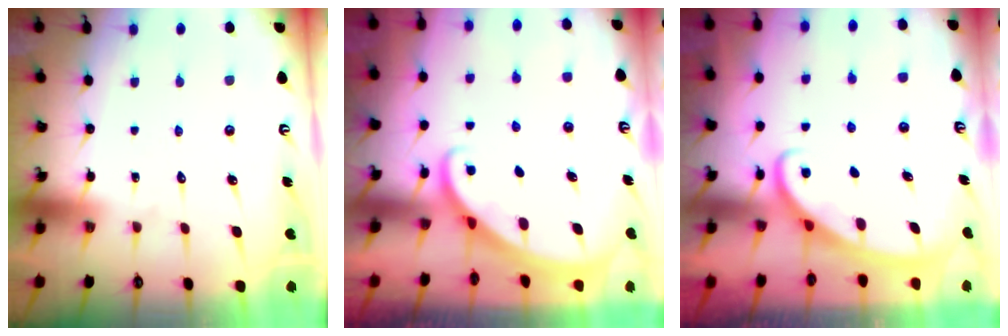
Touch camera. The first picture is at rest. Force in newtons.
{"total": 1.9, "press": 1.9, "slide": 0.1}
{"total": 2.8, "press": 2.7, "slide": 0.3}